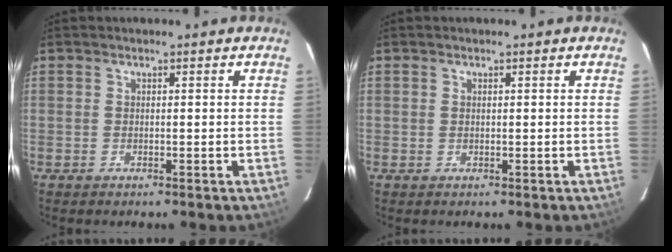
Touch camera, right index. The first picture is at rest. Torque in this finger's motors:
{"motor_torque": [0.06, 0.02, 0.03, 0.00]}